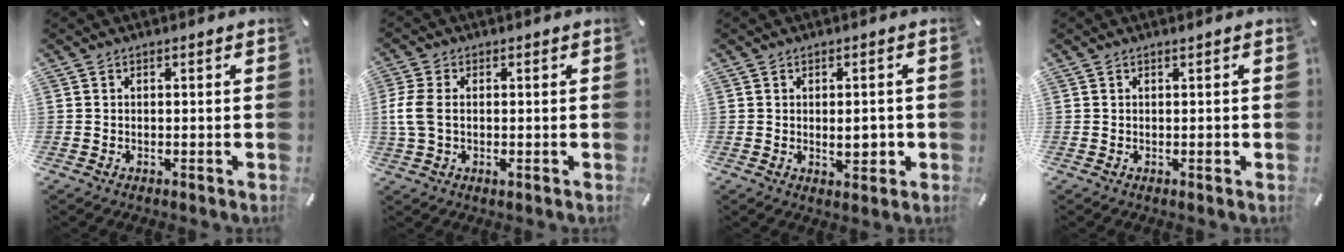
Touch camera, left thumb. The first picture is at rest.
{"total": 5.5, "force": [-0.2, 3.1, 4.6], "torque": [-0.106, -0.003, -0.006]}
{"total": 4.5, "force": [-0.2, 2.5, 3.8], "torque": [-0.043, -0.004, -0.007]}
{"total": 1.0, "force": [-0.2, 0.2, 1.0], "torque": [-0.016, -0.002, -0.002]}